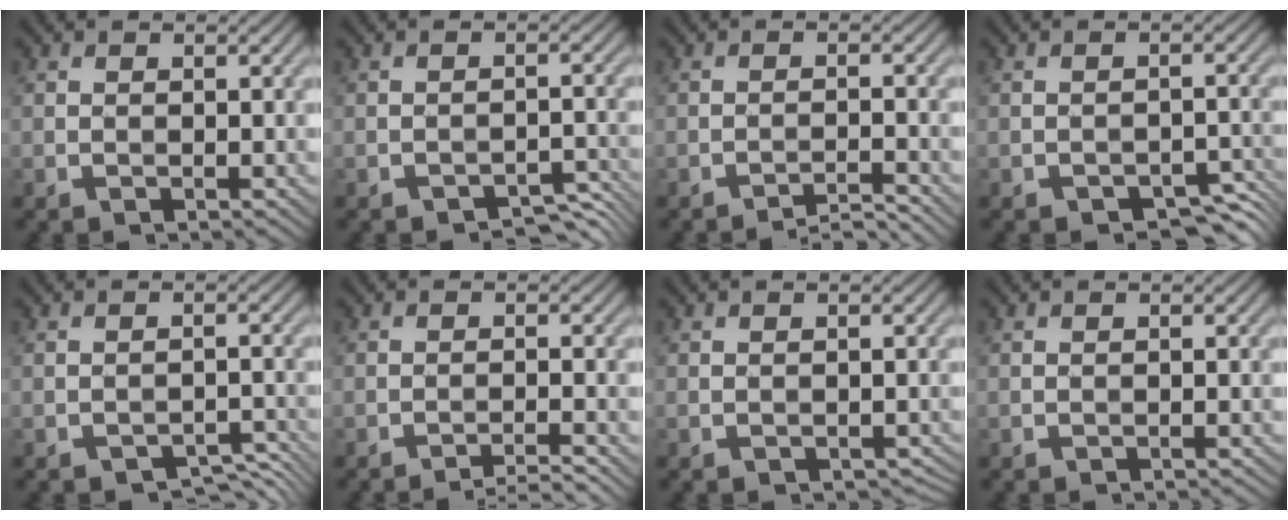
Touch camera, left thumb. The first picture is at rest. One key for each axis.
{"total": 2.4, "fx": -2.4, "fy": 0.4, "fz": 0.4, "tx": -0.006, "ty": 0.005, "tz": -0.034}
{"total": 2.6, "fx": -2.5, "fy": -0.5, "fz": 0.3, "tx": 0.002, "ty": 0.010, "tz": -0.054}
{"total": 2.7, "fx": -2.3, "fy": 0.9, "fz": 1.0, "tx": -0.017, "ty": 0.001, "tz": -0.029}
{"total": 2.6, "fx": -2.5, "fy": 0.6, "fz": 0.4, "tx": -0.010, "ty": 0.002, "tz": -0.035}
{"total": 2.3, "fx": -2.1, "fy": -0.5, "fz": 0.7, "tx": -0.001, "ty": 0.009, "tz": -0.050}
{"total": 0.6, "fx": -0.6, "fy": 0.1, "fz": -0.1, "tx": 0.002, "ty": -0.001, "tz": -0.010}
{"total": 0.6, "fx": -0.4, "fy": -0.3, "fz": -0.3, "tx": 0.008, "ty": 0.002, "tz": -0.011}